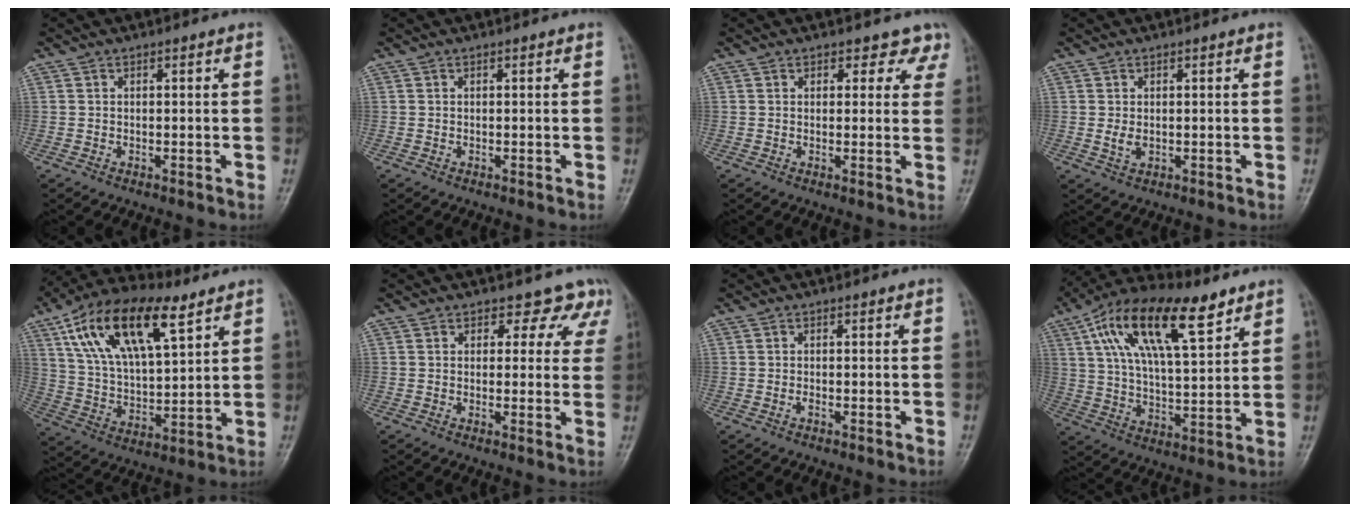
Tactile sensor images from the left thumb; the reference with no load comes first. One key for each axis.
{"total": 0.0}
{"total": 4.4, "fx": 3.4, "fy": 2.8, "fz": 0.2, "tx": 0.038, "ty": -0.017, "tz": 0.023}
{"total": 2.1, "fx": 0.1, "fy": 1.5, "fz": 1.6, "tx": -0.027, "ty": -0.006, "tz": 0.005}
{"total": 20.4, "fx": 10.2, "fy": 9.0, "fz": 15.2, "tx": -0.252, "ty": -0.014, "tz": 0.185}
{"total": 6.6, "fx": 5.0, "fy": 4.1, "fz": 0.6, "tx": 0.045, "ty": -0.022, "tz": 0.038}
{"total": 0.6, "fx": -0.3, "fy": 0.3, "fz": 0.4, "tx": -0.008, "ty": 0.000, "tz": -0.006}
{"total": 20.1, "fx": 10.1, "fy": 7.9, "fz": 15.5, "tx": -0.255, "ty": -0.009, "tz": 0.177}